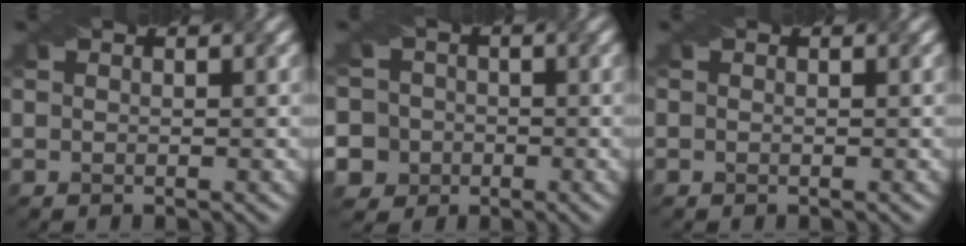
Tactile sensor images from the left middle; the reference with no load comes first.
{"total": 8.1, "force": [-1.9, 7.6, 2.0], "torque": [-0.041, 0.019, -0.059]}
{"total": 0.0}